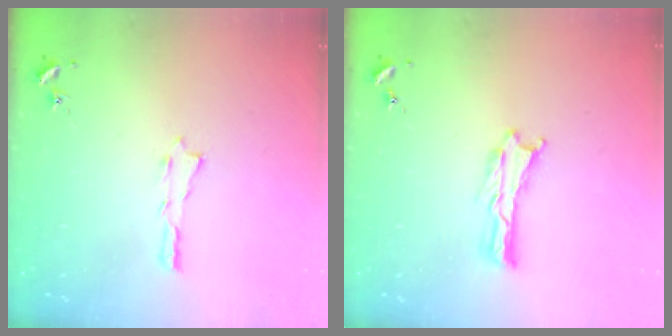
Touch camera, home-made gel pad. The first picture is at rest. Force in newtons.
{"total": 0.0}